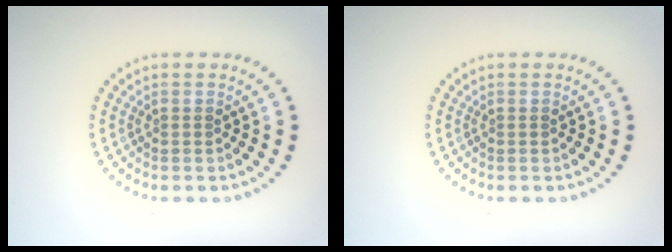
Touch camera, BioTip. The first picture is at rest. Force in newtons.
{"total": 0.0}